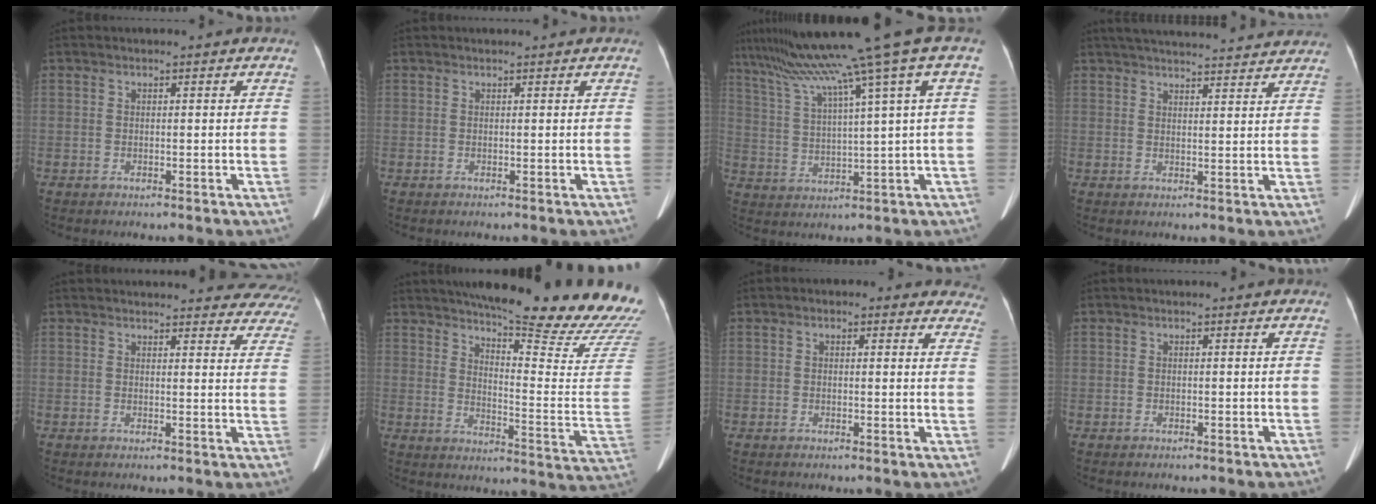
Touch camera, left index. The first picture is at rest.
{"total": 1.6, "force": [1.5, 0.1, 0.4], "torque": [-0.008, 0.014, 0.019]}
{"total": 15.8, "force": [10.6, -2.5, 11.4], "torque": [-0.186, 0.009, 0.164]}
{"total": 20.9, "force": [19.5, 2.6, 7.3], "torque": [-0.112, 0.029, 0.252]}
{"total": 24.6, "force": [23.1, 5.9, 6.1], "torque": [-0.072, -0.052, 0.246]}
{"total": 26.5, "force": [22.7, 1.0, 13.7], "torque": [-0.202, -0.098, 0.279]}
{"total": 6.4, "force": [5.0, 2.8, 2.8], "torque": [-0.008, 0.007, 0.039]}
{"total": 0.0}